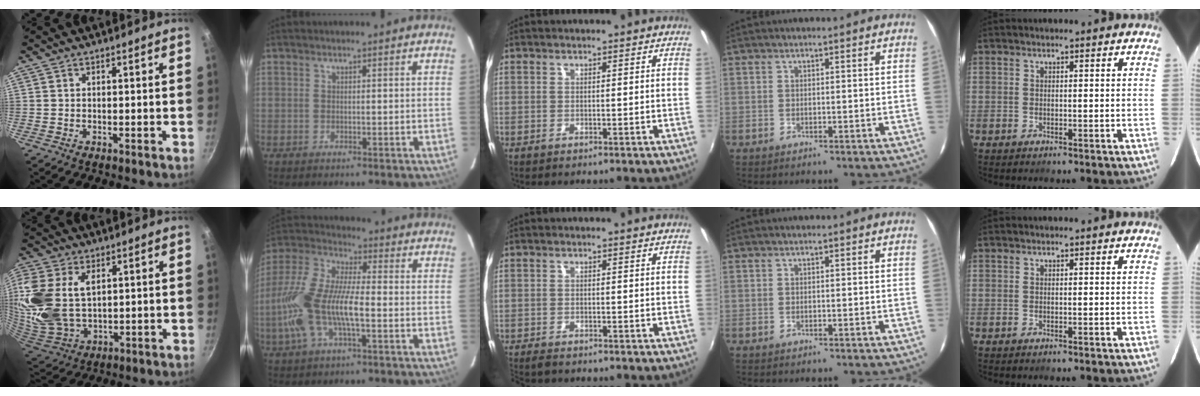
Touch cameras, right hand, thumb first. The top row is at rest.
{"thumb": {"total": 19.5, "force": [4.6, 12.9, 13.9], "torque": [-0.309, -0.013, 0.101]}, "index": {"total": 15.4, "force": [-3.6, 5.3, 14.1], "torque": [-0.298, 0.001, -0.071]}, "middle": {"total": 2.4, "force": [-2.2, 0.5, 0.7], "torque": [-0.023, -0.013, -0.043]}}